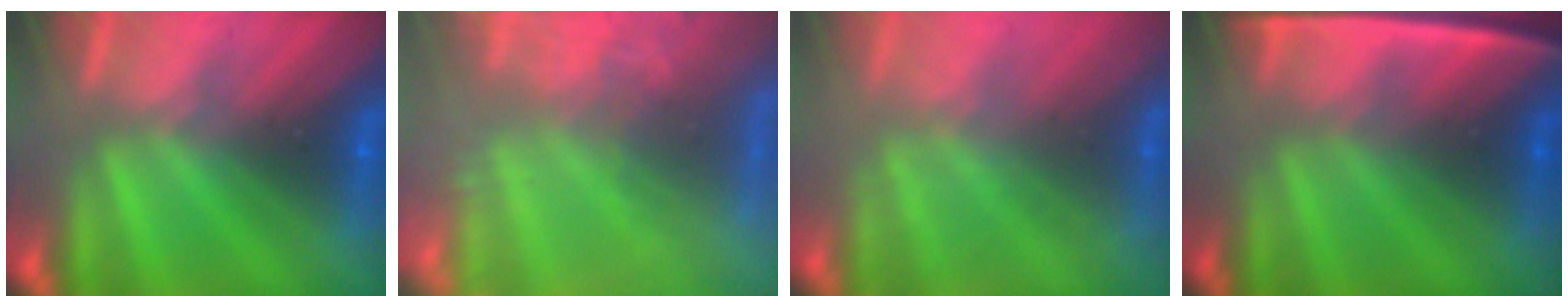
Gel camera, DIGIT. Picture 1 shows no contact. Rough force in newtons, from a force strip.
{"total": 7.8}
{"total": 1.8}
{"total": 2.4}